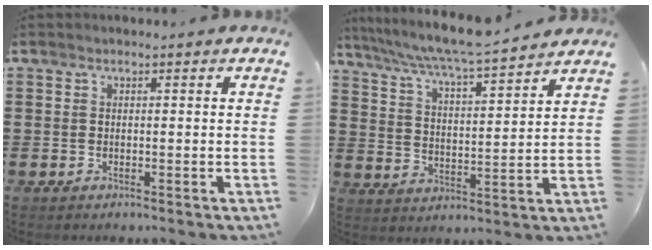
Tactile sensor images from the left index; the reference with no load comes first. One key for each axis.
{"total": 6.6, "fx": 6.0, "fy": -0.3, "fz": 2.7, "tx": -0.077, "ty": -0.036, "tz": 0.099}